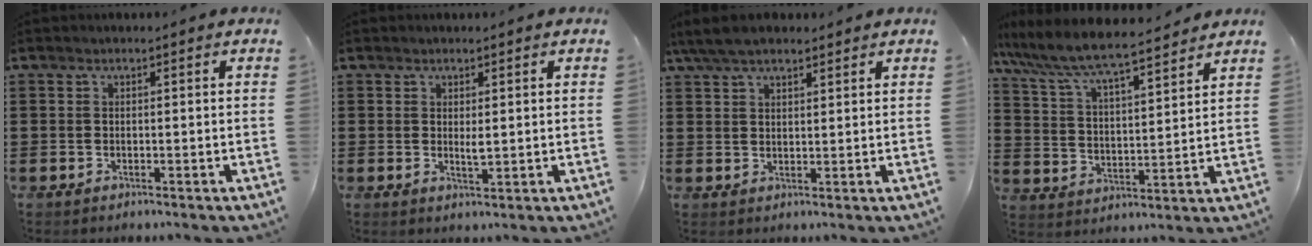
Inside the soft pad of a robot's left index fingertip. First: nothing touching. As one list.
[{"total": 2.1, "force": [0.5, 0.4, 2.0], "torque": [-0.038, -0.001, 0.008]}, {"total": 5.2, "force": [4.1, 1.6, 2.8], "torque": [-0.064, 0.001, 0.077]}, {"total": 6.9, "force": [6.4, 0.3, 2.6], "torque": [-0.078, -0.040, 0.106]}]